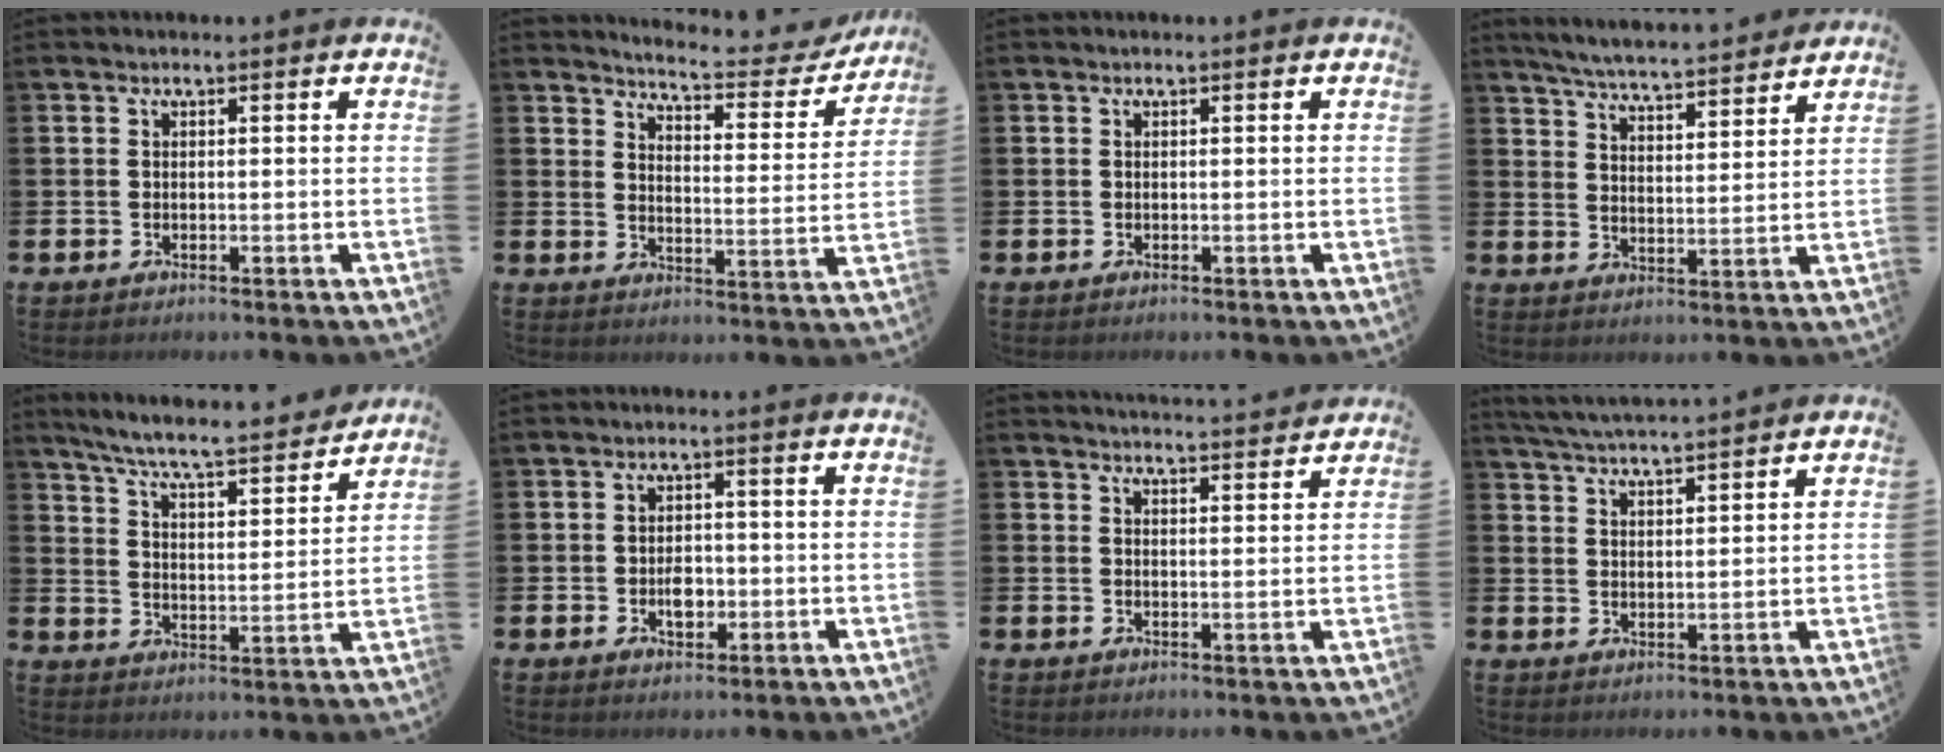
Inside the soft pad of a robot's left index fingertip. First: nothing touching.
{"total": 5.5, "force": [5.3, 0.5, 1.2], "torque": [-0.035, -0.044, 0.085]}
{"total": 0.0}
{"total": 5.9, "force": [5.8, 0.1, 1.0], "torque": [-0.043, -0.042, 0.102]}
{"total": 7.3, "force": [6.8, 0.3, 2.6], "torque": [-0.080, -0.048, 0.115]}
{"total": 3.2, "force": [-0.6, 2.2, 2.2], "torque": [-0.029, -0.001, -0.015]}
{"total": 3.6, "force": [3.5, -0.3, 0.0], "torque": [0.001, -0.027, 0.061]}
{"total": 4.5, "force": [4.4, -0.2, 0.6], "torque": [-0.032, -0.021, 0.081]}